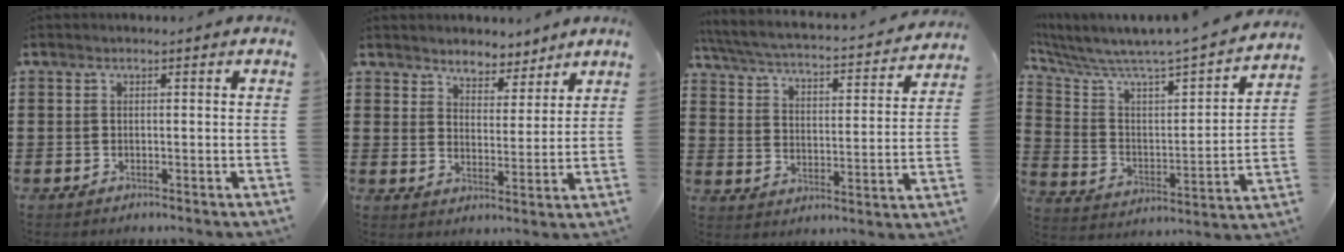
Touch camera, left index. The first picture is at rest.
{"total": 4.1, "force": [3.9, 1.1, -0.5], "torque": [-0.012, -0.017, 0.070]}
{"total": 3.3, "force": [3.0, 0.0, 1.4], "torque": [-0.047, -0.030, 0.041]}
{"total": 4.6, "force": [4.4, -0.1, 1.4], "torque": [-0.059, -0.060, 0.062]}